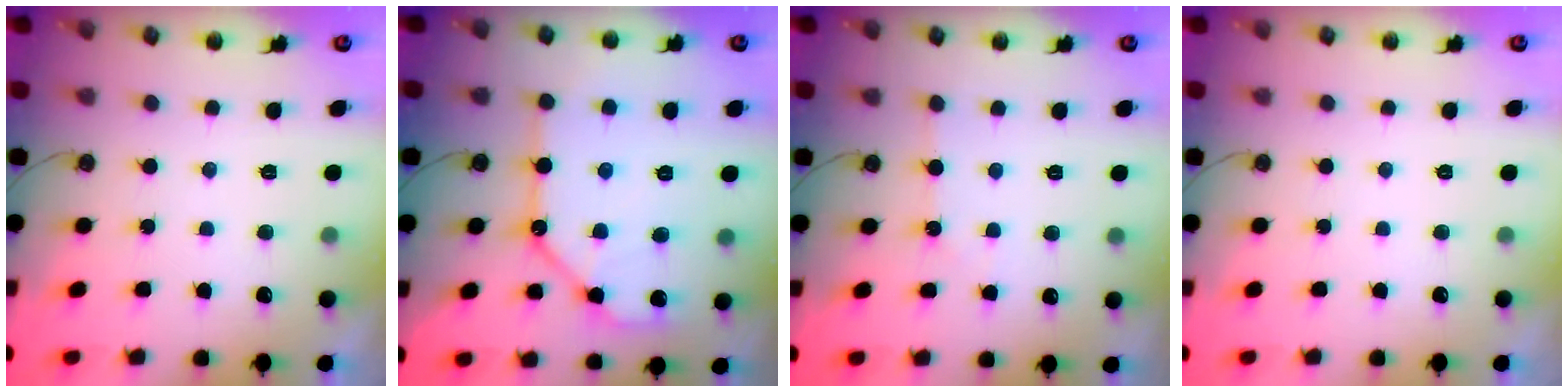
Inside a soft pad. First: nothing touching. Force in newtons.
{"total": 14.0, "press": 13.9, "slide": 1.0}
{"total": 2.3, "press": 2.2, "slide": 0.4}
{"total": 0.0}